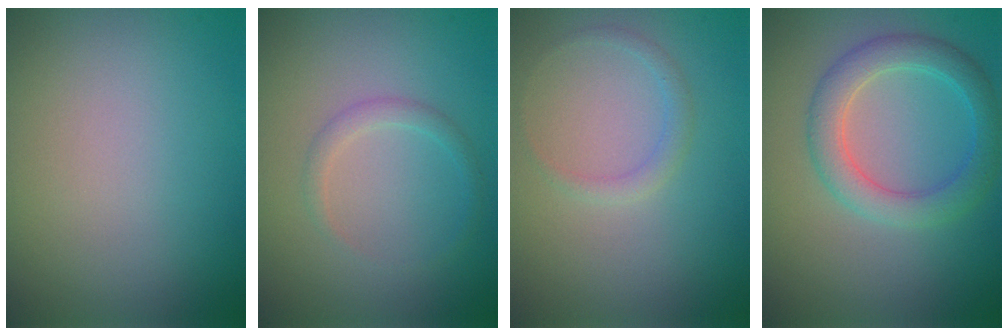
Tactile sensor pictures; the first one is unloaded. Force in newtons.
{"total": 1.2, "press": 1.2, "slide": 0.1}
{"total": 1.1, "press": 1.1, "slide": 0.1}
{"total": 4.1, "press": 4.1, "slide": 0.1}